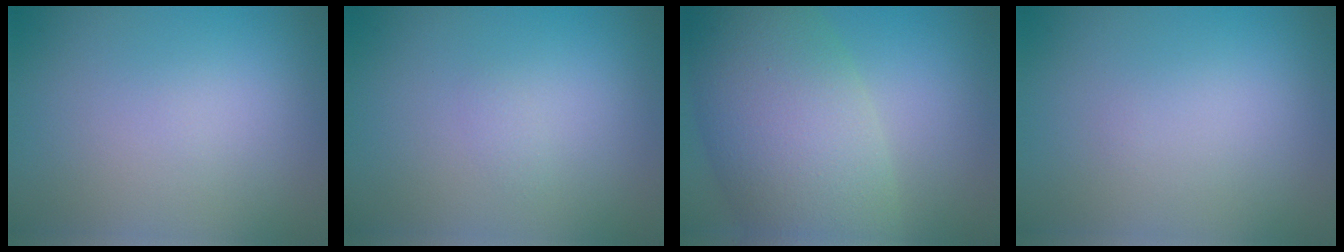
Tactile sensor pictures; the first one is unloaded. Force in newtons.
{"total": 0.5, "press": 0.5, "slide": 0.1}
{"total": 10.8, "press": 10.8, "slide": 0.7}
{"total": 0.0}